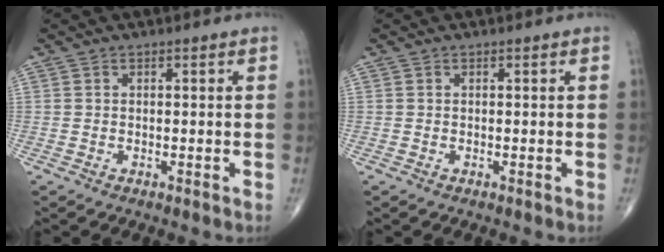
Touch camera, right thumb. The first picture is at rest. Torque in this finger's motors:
{"motor_torque": [0.26, 0.32, -0.12, -0.06, 0.02]}